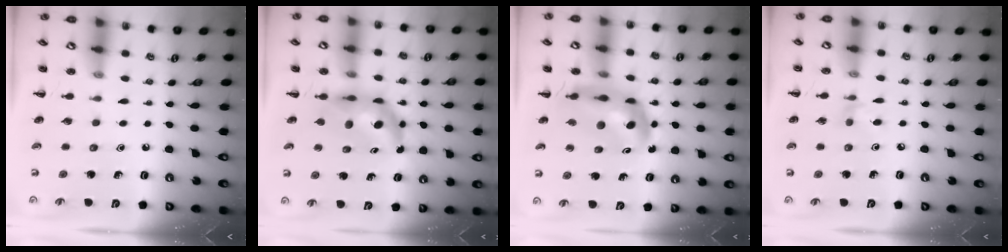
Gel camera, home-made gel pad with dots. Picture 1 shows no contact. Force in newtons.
{"total": 6.2, "press": 5.9, "slide": 2.0}
{"total": 10.6, "press": 10.1, "slide": 3.1}
{"total": 4.2, "press": 4.0, "slide": 1.3}